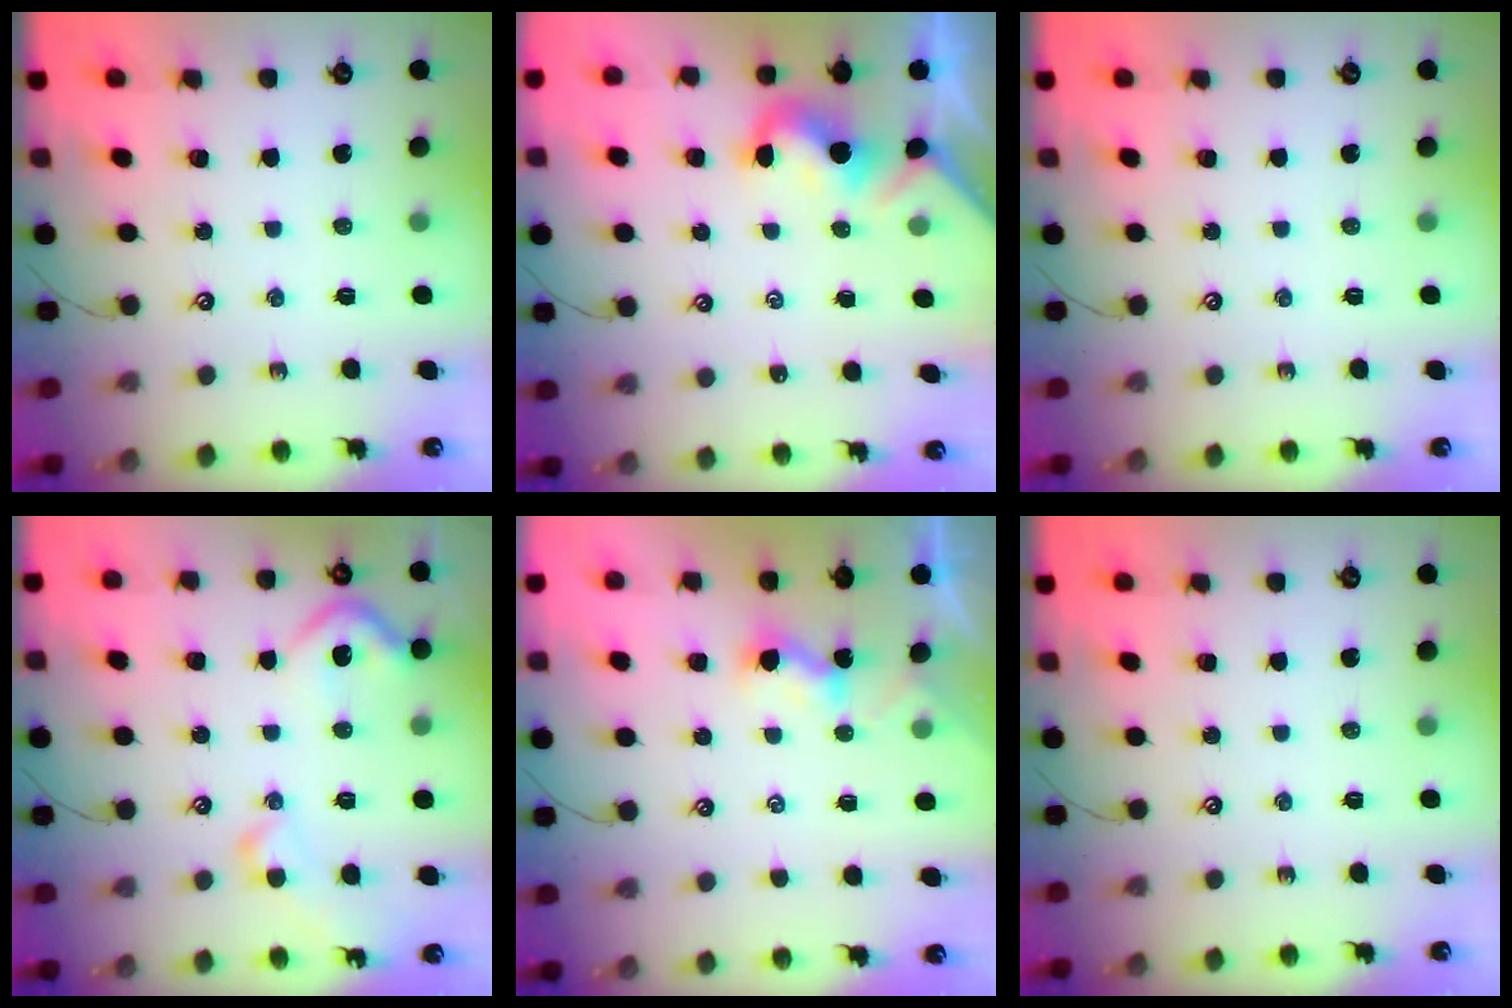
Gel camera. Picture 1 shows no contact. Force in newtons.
{"total": 1.5, "press": 1.4, "slide": 0.3}
{"total": 0.0}
{"total": 8.2, "press": 8.1, "slide": 1.3}
{"total": 2.8, "press": 2.8, "slide": 0.1}
{"total": 0.0}